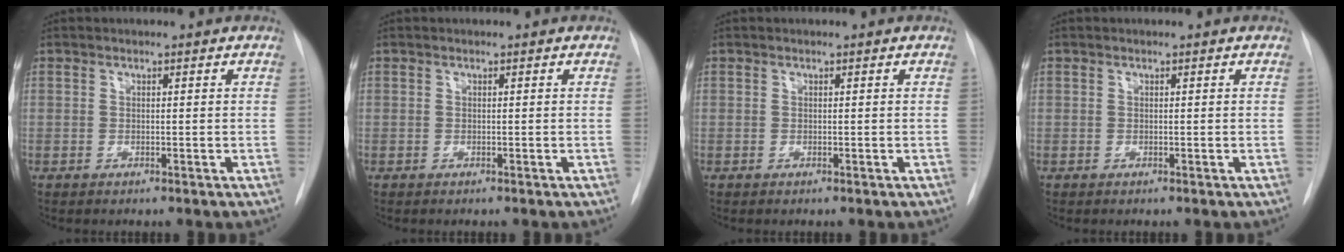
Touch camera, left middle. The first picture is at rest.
{"total": 0.0}
{"total": 0.0}
{"total": 0.0}